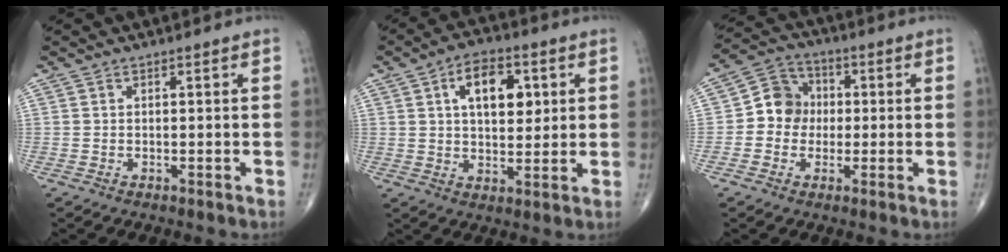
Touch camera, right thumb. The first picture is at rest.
{"total": 10.8, "force": [3.3, 6.2, 8.2], "torque": [-0.097, -0.006, 0.049]}
{"total": 8.2, "force": [-0.3, 7.4, 3.5], "torque": [-0.025, 0.024, -0.021]}